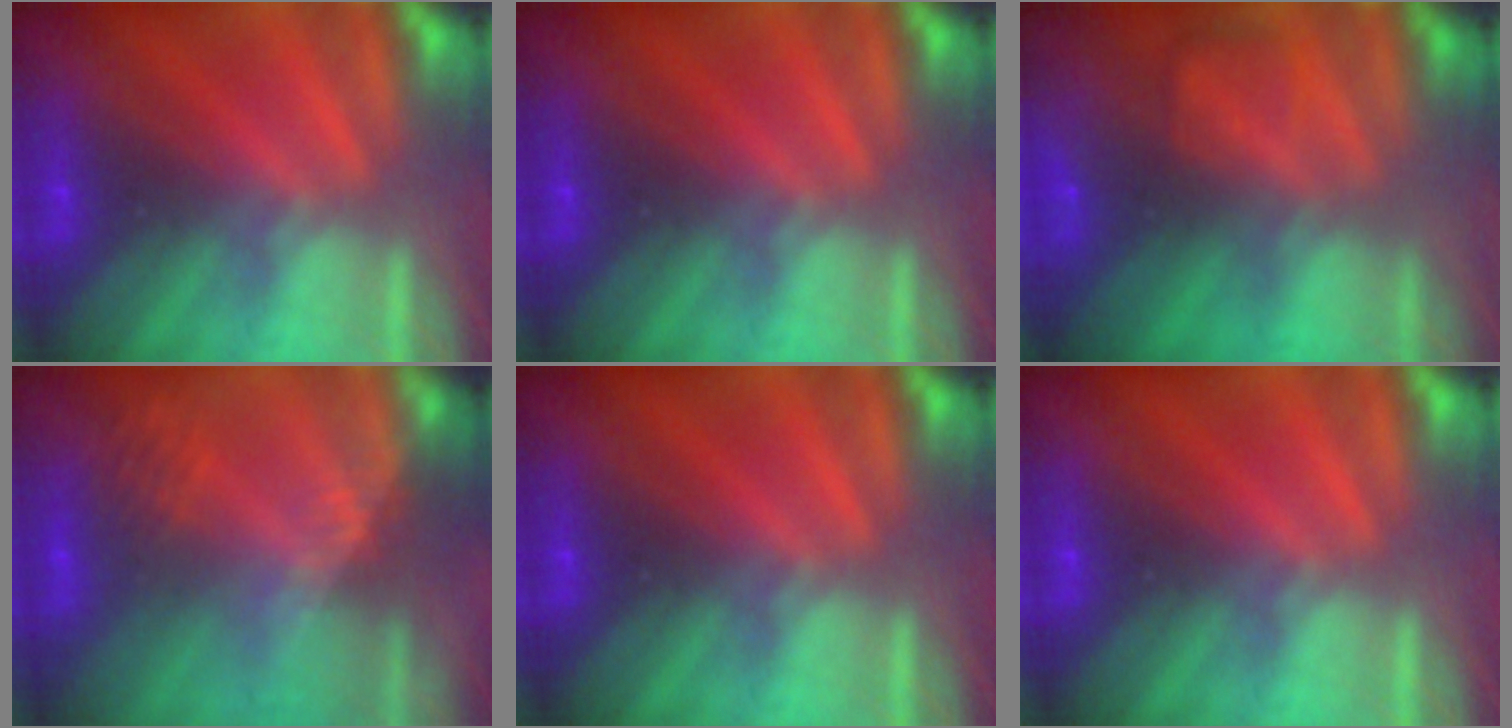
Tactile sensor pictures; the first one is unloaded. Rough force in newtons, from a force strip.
{"total": 0.0}
{"total": 8.8}
{"total": 2.4}
{"total": 0.0}
{"total": 0.0}